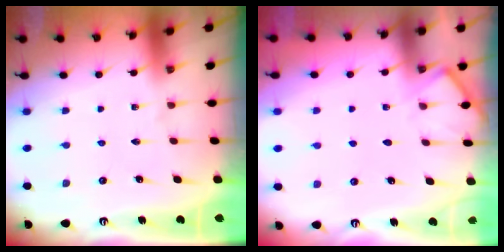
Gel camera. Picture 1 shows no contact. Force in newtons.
{"total": 4.7, "press": 4.7, "slide": 0.6}